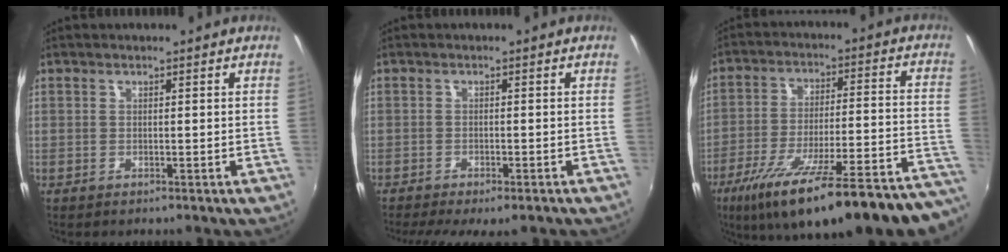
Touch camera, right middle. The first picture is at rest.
{"total": 7.4, "force": [-5.8, 1.9, 4.3], "torque": [-0.096, -0.032, -0.088]}
{"total": 29.3, "force": [-23.2, 4.5, 17.3], "torque": [-0.246, -0.060, -0.327]}